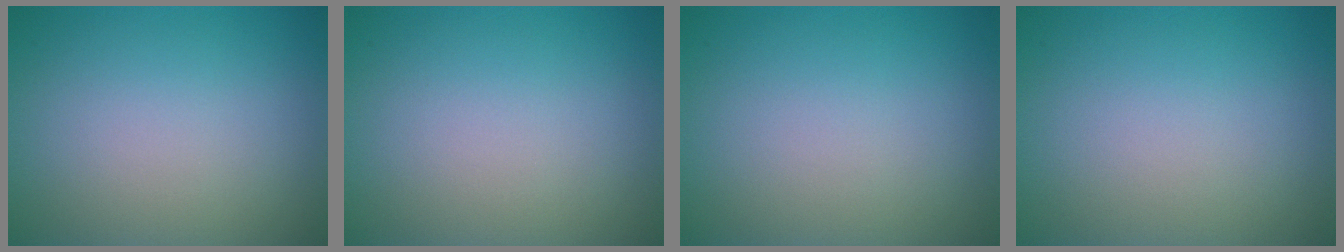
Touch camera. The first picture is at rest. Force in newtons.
{"total": 0.0}
{"total": 0.0}
{"total": 0.0}